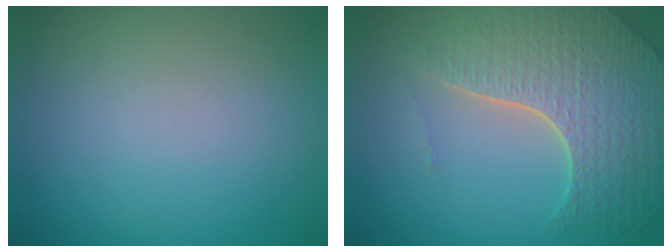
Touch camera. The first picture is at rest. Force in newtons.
{"total": 7.4, "press": 5.5, "slide": 5.0}